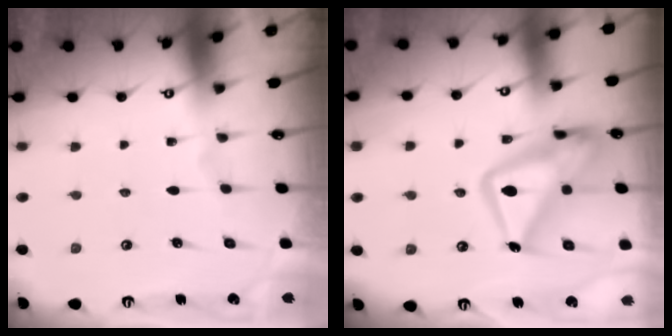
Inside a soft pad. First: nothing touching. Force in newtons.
{"total": 18.2, "press": 18.1, "slide": 1.8}